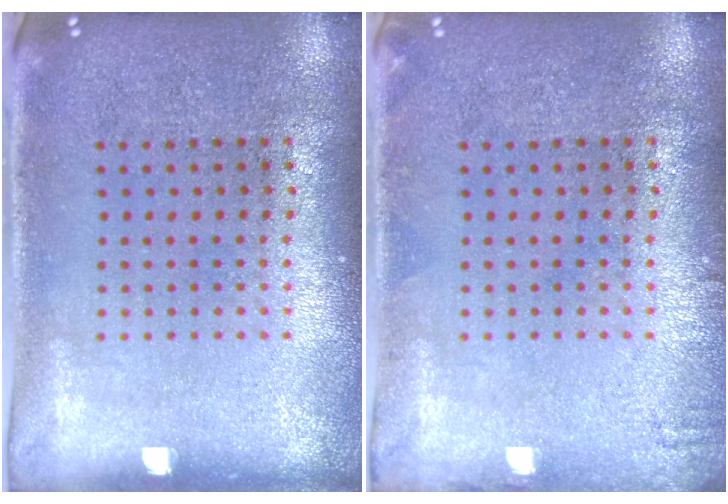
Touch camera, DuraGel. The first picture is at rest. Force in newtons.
{"total": 0.8, "press": 0.8, "slide": 0.1}